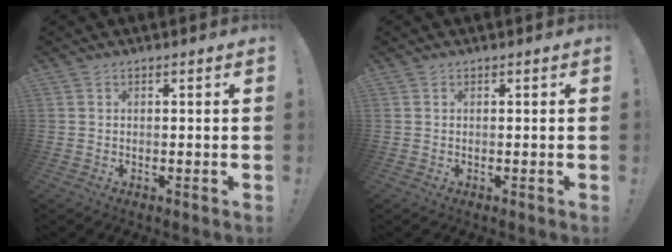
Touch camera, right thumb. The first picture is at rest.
{"total": 0.0}